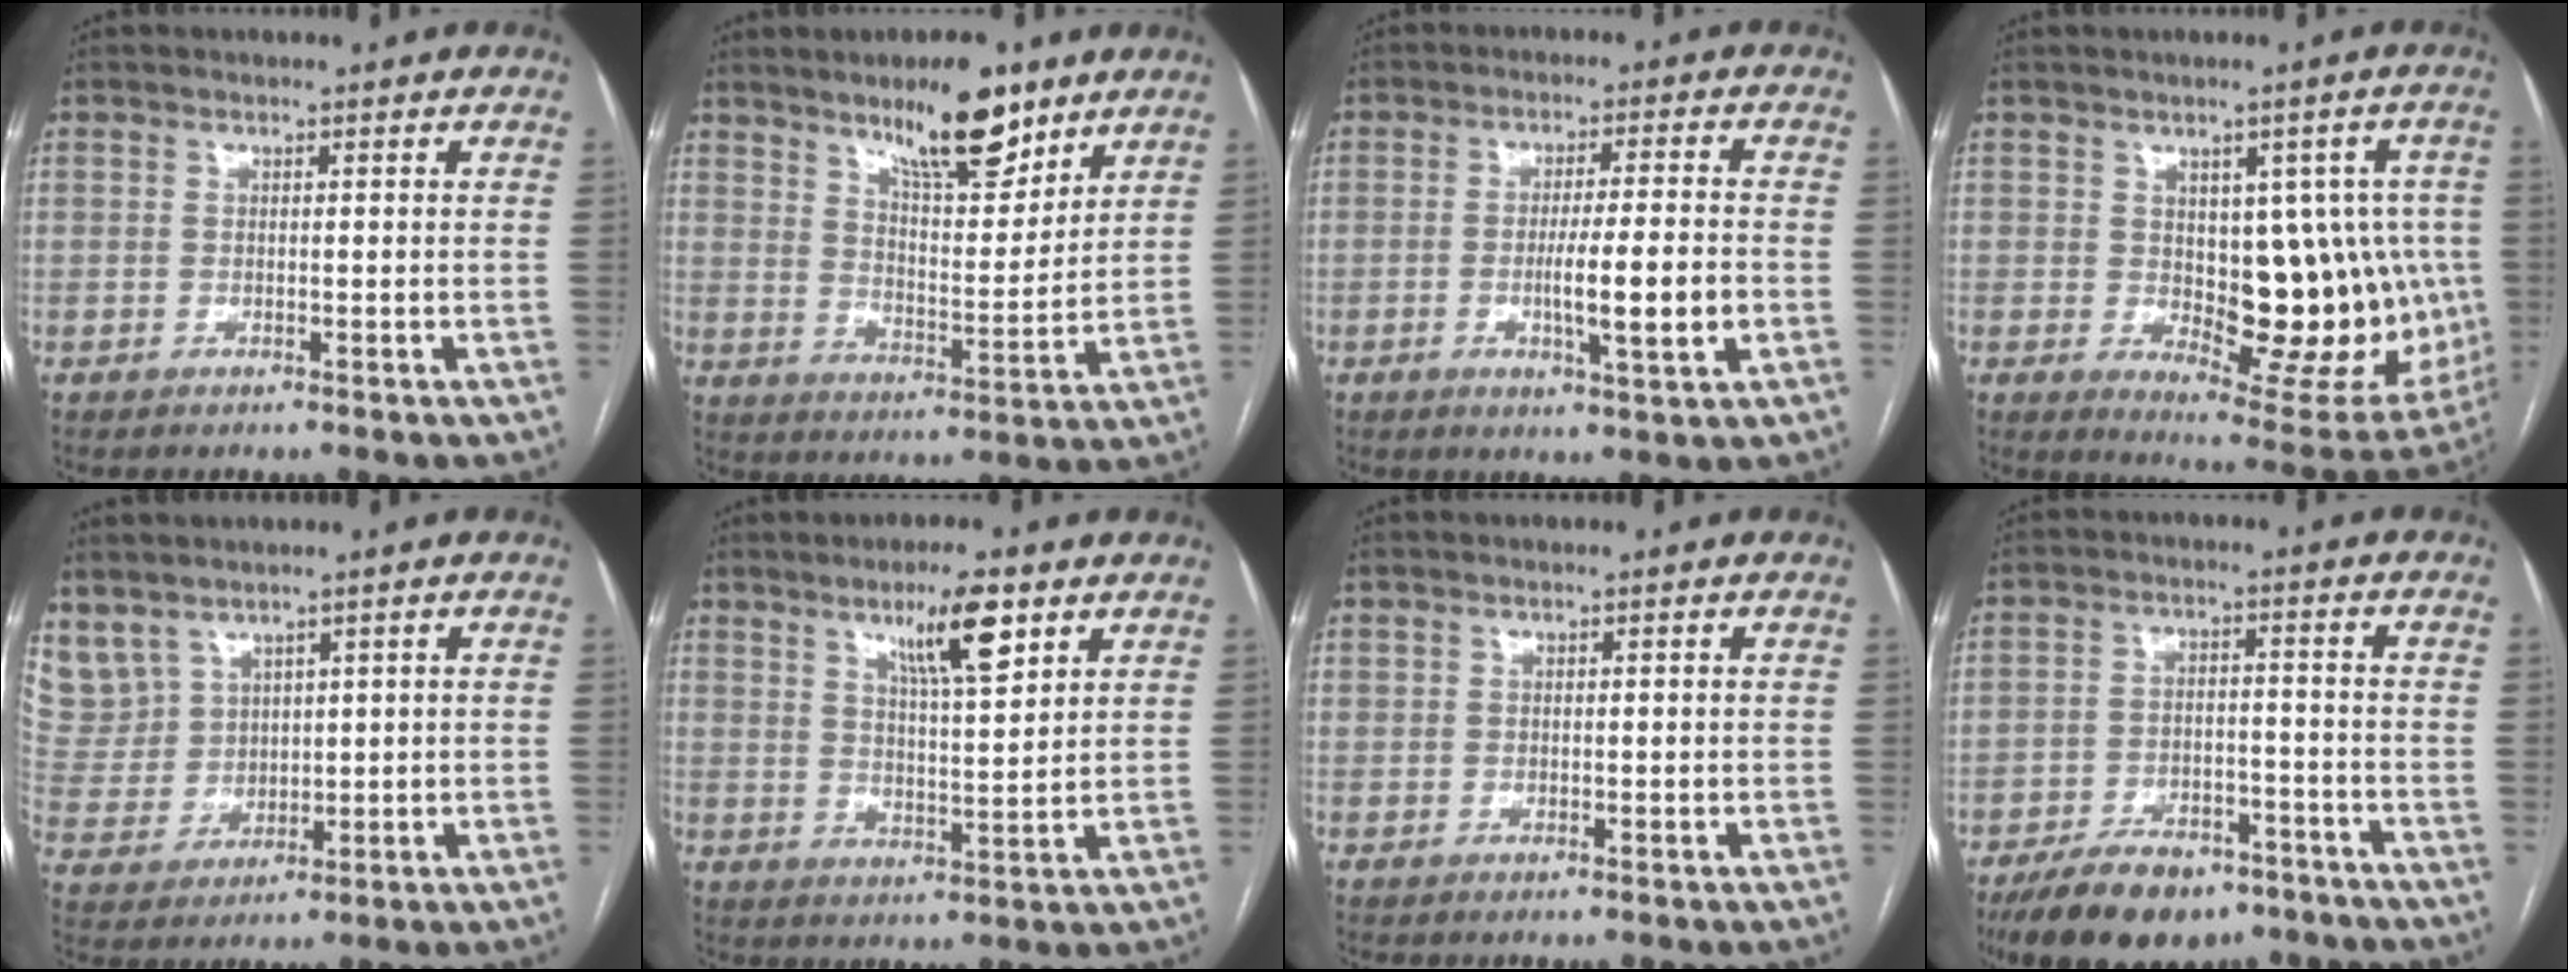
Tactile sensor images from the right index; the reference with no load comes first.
{"total": 12.2, "force": [8.6, 3.1, 8.0], "torque": [-0.125, -0.008, 0.143]}
{"total": 8.4, "force": [-1.9, 0.3, 8.2], "torque": [-0.132, -0.009, -0.032]}
{"total": 17.1, "force": [-0.5, 8.2, 15.0], "torque": [-0.171, 0.008, 0.019]}
{"total": 9.2, "force": [6.2, 6.5, 1.8], "torque": [-0.062, 0.027, 0.154]}
{"total": 8.8, "force": [5.2, 1.1, 7.0], "torque": [-0.121, -0.002, 0.089]}
{"total": 0.8, "force": [0.5, 0.6, 0.2], "torque": [0.003, 0.001, 0.008]}
{"total": 12.7, "force": [-9.6, 5.5, 6.2], "torque": [-0.098, -0.003, -0.151]}